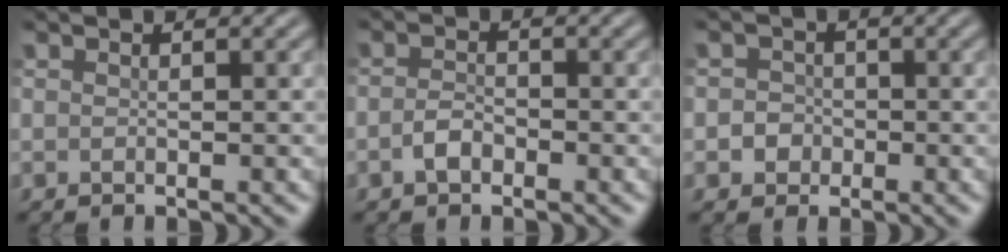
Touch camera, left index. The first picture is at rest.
{"total": 1.3, "force": [-0.6, 0.7, 0.9], "torque": [-0.020, 0.006, -0.016]}
{"total": 2.0, "force": [-0.1, 1.9, 0.4], "torque": [0.018, 0.009, -0.018]}